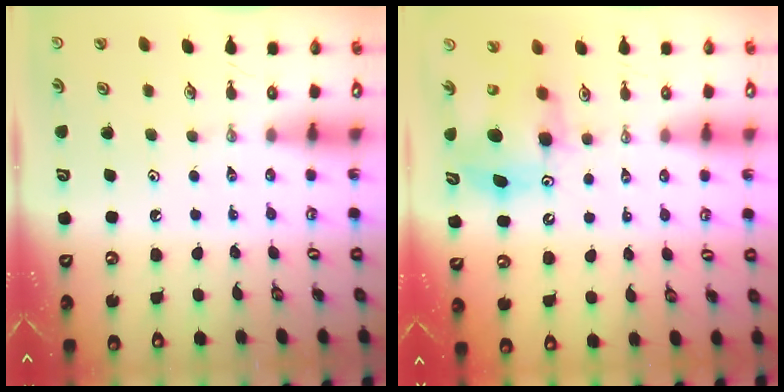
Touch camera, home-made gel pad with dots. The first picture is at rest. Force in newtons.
{"total": 9.0, "press": 9.0, "slide": 0.5}